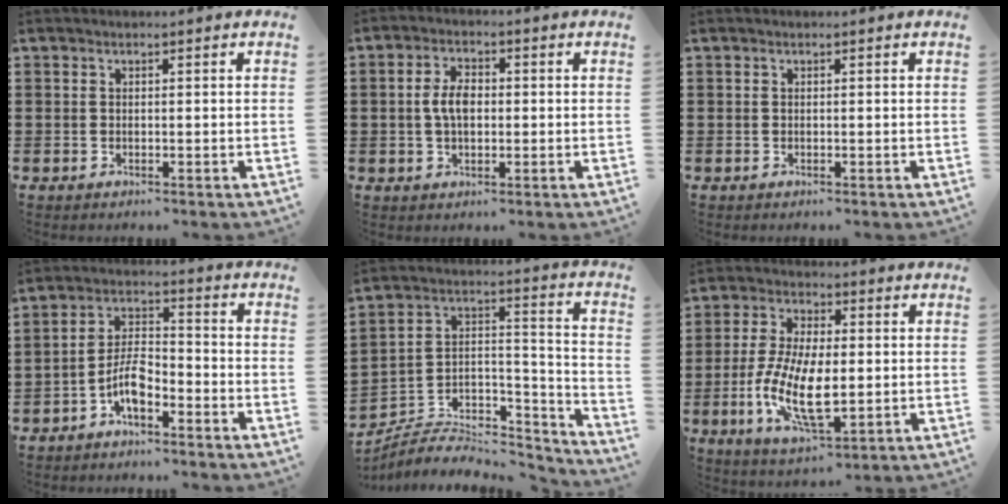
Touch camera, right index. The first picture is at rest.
{"total": 4.7, "force": [0.1, 2.5, 3.9], "torque": [-0.084, 0.007, -0.003]}
{"total": 0.0}
{"total": 6.0, "force": [-3.4, 2.3, 4.4], "torque": [-0.094, 0.008, -0.068]}
{"total": 4.5, "force": [-3.2, 2.9, 1.3], "torque": [-0.033, -0.002, -0.066]}
{"total": 10.9, "force": [-1.6, 4.6, 9.8], "torque": [-0.220, -0.012, -0.034]}